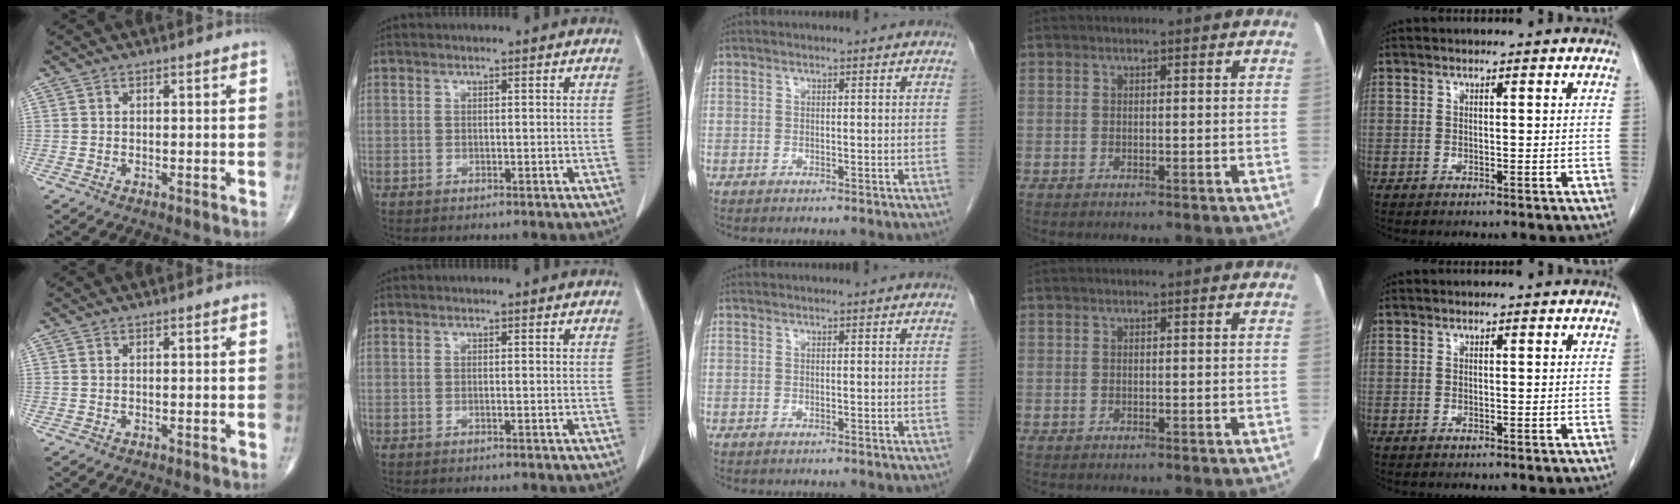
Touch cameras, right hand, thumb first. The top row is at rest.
{}